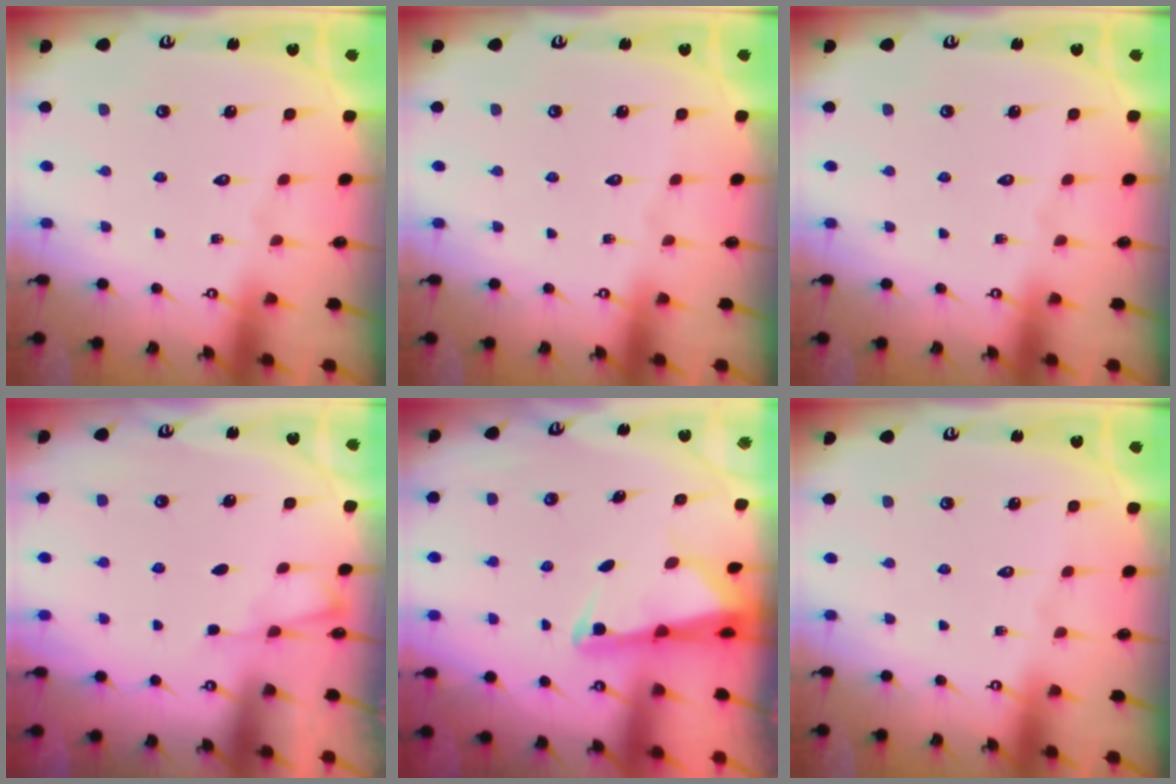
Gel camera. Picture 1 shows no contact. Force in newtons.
{"total": 0.0}
{"total": 0.0}
{"total": 2.4, "press": 2.4, "slide": 0.4}
{"total": 2.5, "press": 2.4, "slide": 0.5}
{"total": 0.0}